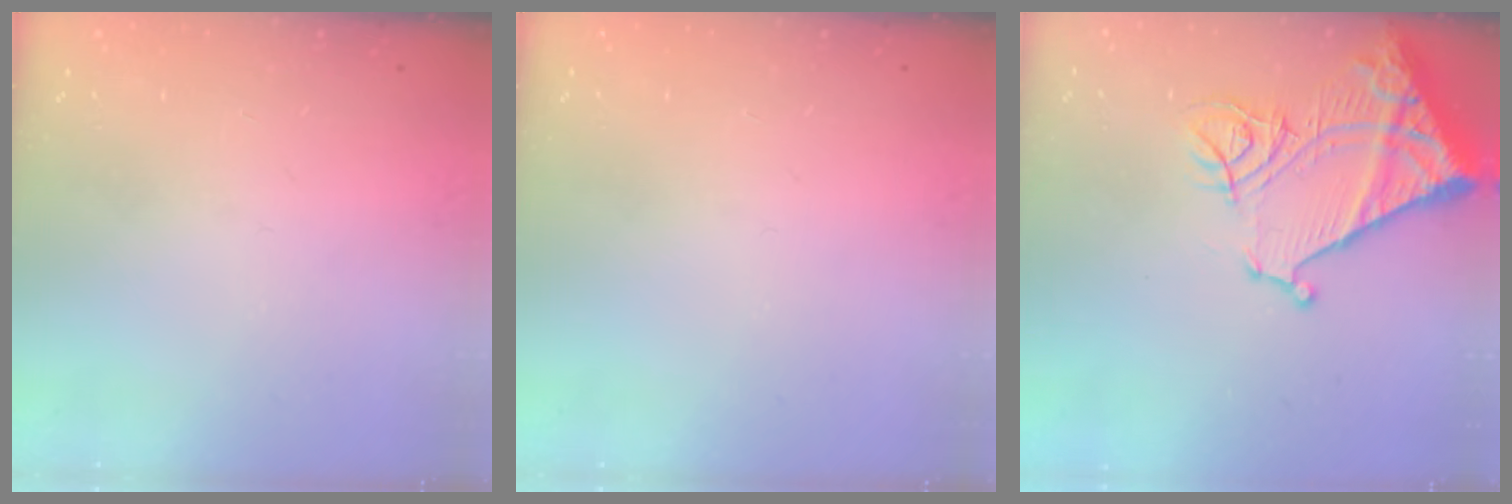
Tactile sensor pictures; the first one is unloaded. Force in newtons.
{"total": 0.0}
{"total": 17.0, "press": 16.8, "slide": 2.0}